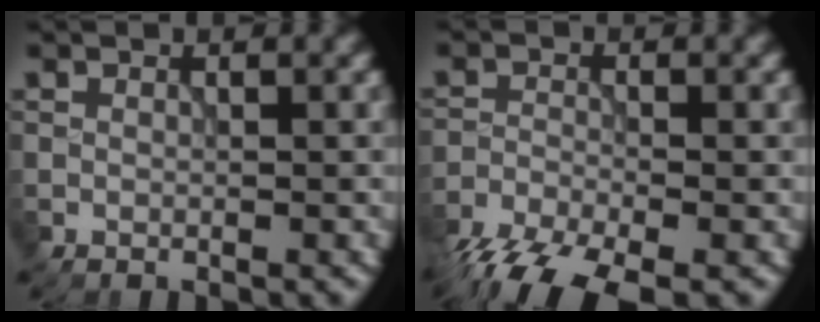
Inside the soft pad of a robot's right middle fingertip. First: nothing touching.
{"total": 7.6, "force": [-5.9, 2.1, 4.3], "torque": [-0.085, -0.037, -0.116]}